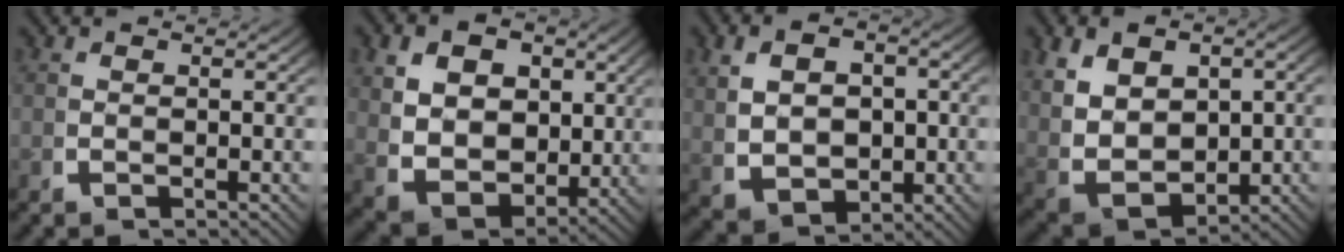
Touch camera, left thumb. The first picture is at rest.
{"total": 10.5, "force": [0.1, 8.1, 6.7], "torque": [-0.150, -0.049, 0.017]}
{"total": 7.8, "force": [0.0, 5.7, 5.3], "torque": [-0.100, -0.027, 0.018]}
{"total": 11.0, "force": [-0.3, 8.2, 7.2], "torque": [-0.172, -0.040, 0.014]}